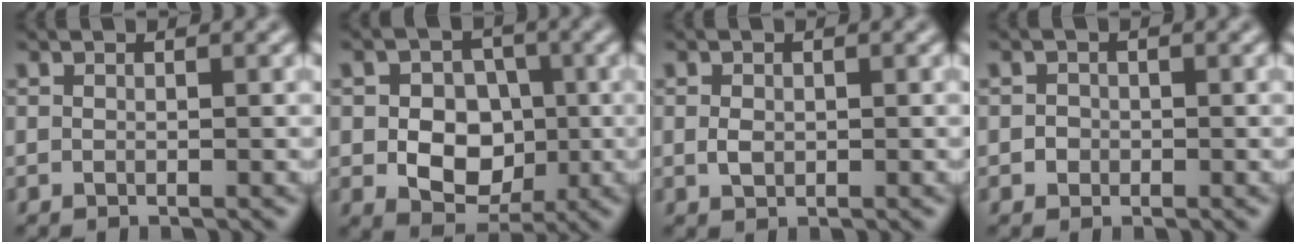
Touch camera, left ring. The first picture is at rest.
{"total": 6.3, "force": [-0.5, 4.9, 3.9], "torque": [-0.043, -0.001, -0.017]}
{"total": 1.3, "force": [0.1, 1.0, 0.8], "torque": [-0.018, -0.002, 0.002]}
{"total": 1.0, "force": [0.0, 1.0, 0.2], "torque": [0.005, -0.001, -0.004]}